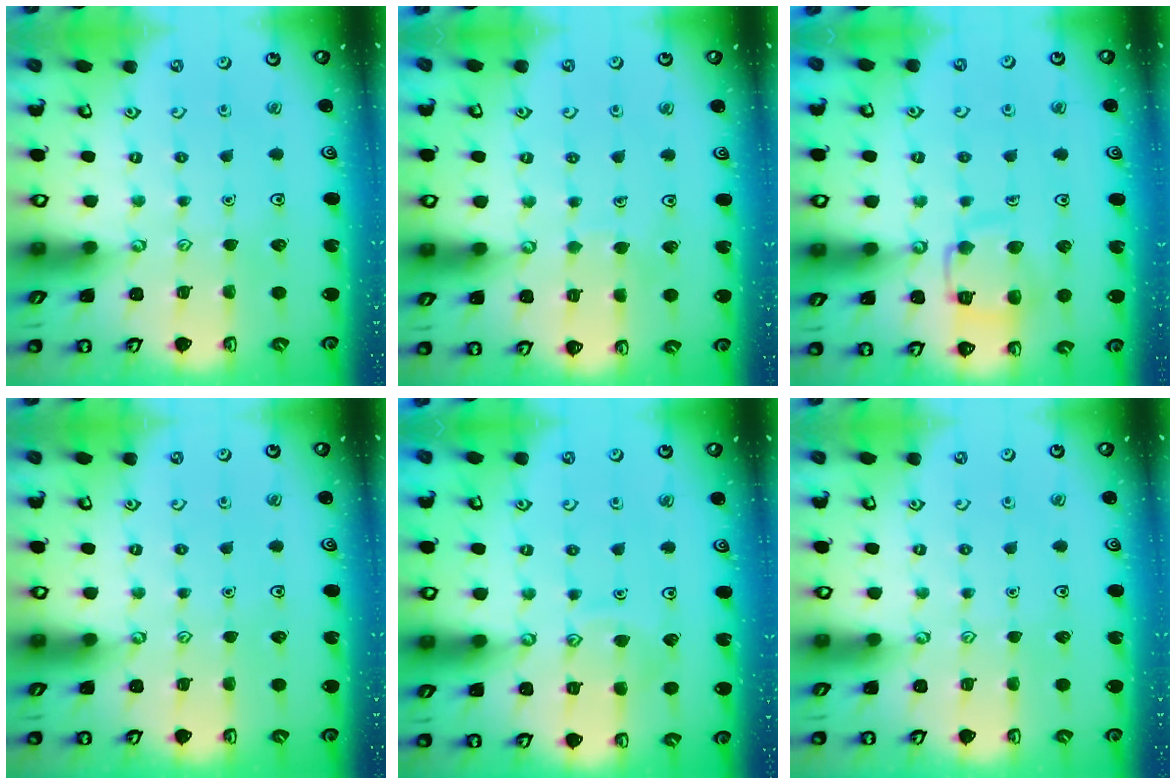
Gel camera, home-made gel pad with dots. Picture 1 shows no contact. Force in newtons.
{"total": 2.2, "press": 2.2, "slide": 0.1}
{"total": 12.2, "press": 12.1, "slide": 1.2}
{"total": 0.0}
{"total": 7.1, "press": 7.1, "slide": 0.6}
{"total": 0.0}